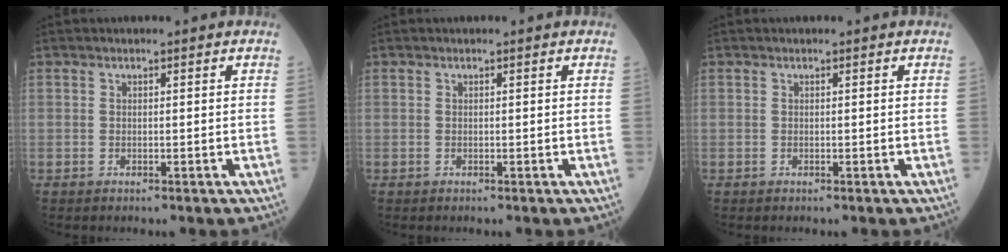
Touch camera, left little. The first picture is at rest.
{"total": 0.0}
{"total": 0.0}